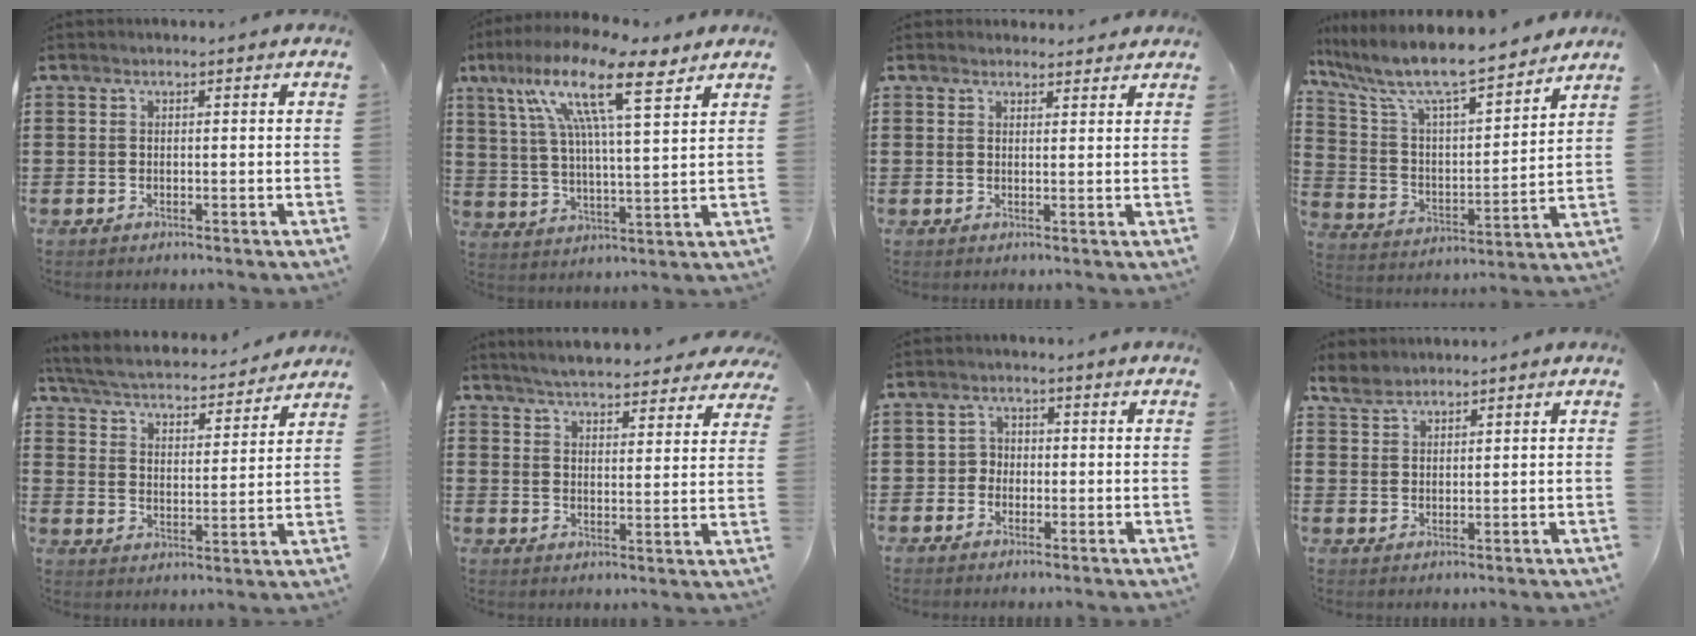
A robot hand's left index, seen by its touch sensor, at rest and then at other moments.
{"total": 14.8, "force": [9.1, 2.9, 11.3], "torque": [-0.214, -0.030, 0.149]}
{"total": 1.9, "force": [1.8, 0.4, 0.0], "torque": [-0.005, 0.000, 0.036]}
{"total": 8.9, "force": [7.7, 1.2, 4.4], "torque": [-0.120, -0.055, 0.126]}
{"total": 4.1, "force": [4.0, 0.2, 1.1], "torque": [-0.045, -0.030, 0.060]}
{"total": 5.3, "force": [5.2, -0.1, 1.1], "torque": [-0.044, -0.027, 0.091]}
{"total": 2.2, "force": [-0.7, 2.0, 0.5], "torque": [-0.019, 0.007, -0.019]}
{"total": 3.0, "force": [2.6, 1.3, 0.8], "torque": [-0.024, 0.003, 0.049]}